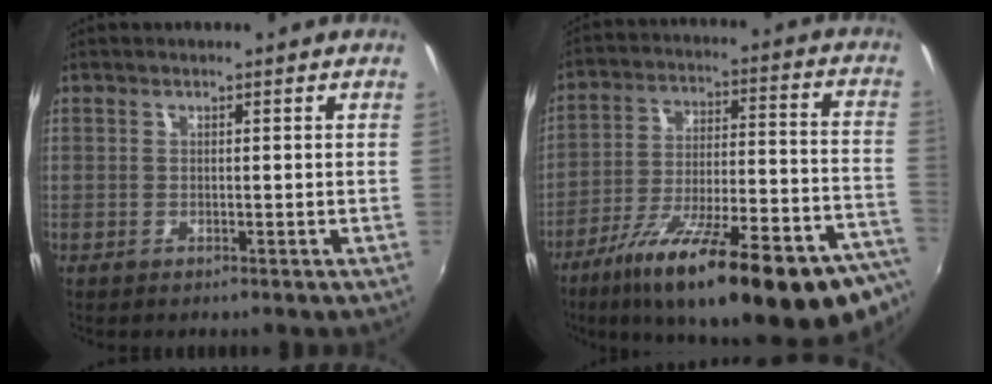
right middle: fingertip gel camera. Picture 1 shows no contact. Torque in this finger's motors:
{"motor_torque": [1.23, -0.91, 0.52, 0.21]}